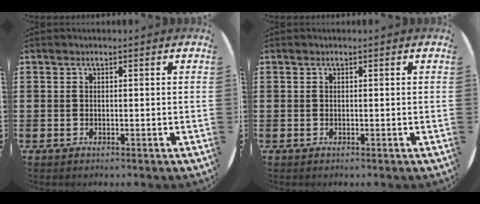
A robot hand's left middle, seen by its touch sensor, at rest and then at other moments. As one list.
[{"total": 0.0}]